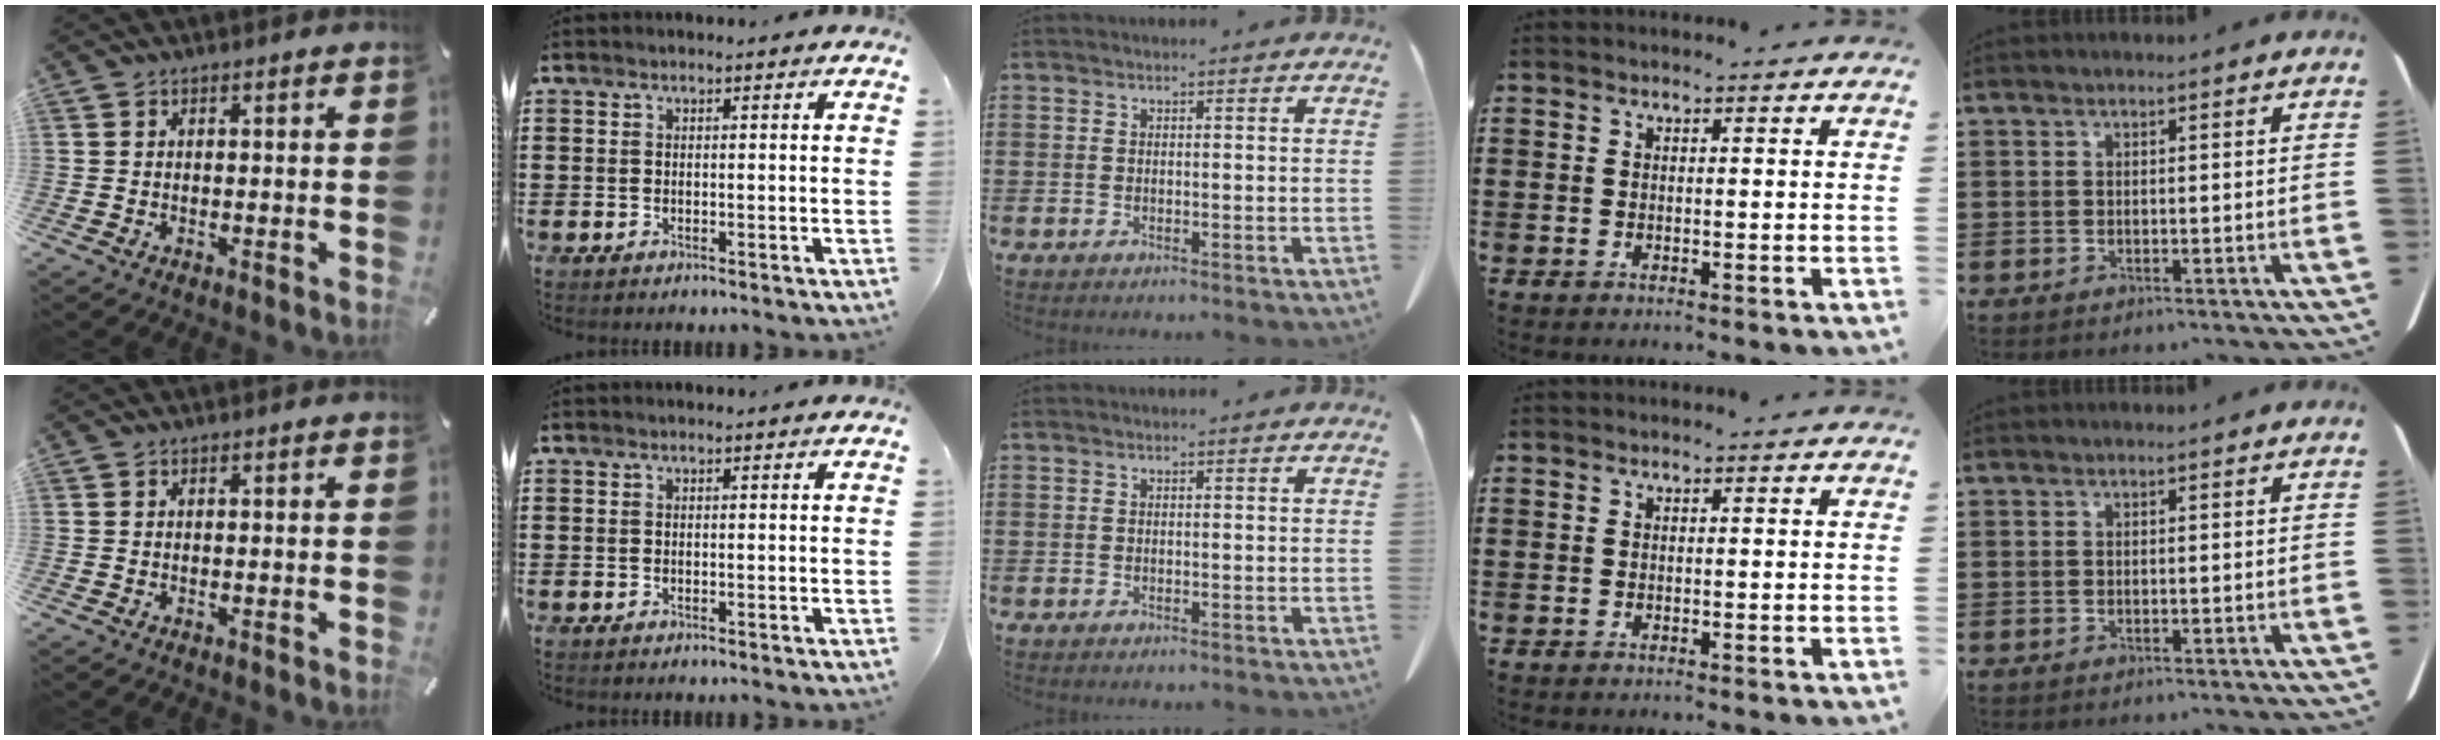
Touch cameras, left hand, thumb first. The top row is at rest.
{}